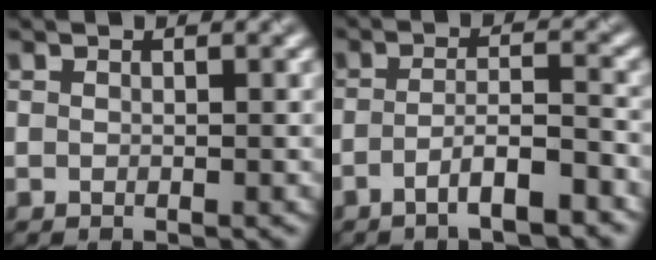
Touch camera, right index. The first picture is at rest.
{"total": 4.1, "force": [-2.9, 0.5, 2.9], "torque": [-0.050, 0.015, -0.044]}